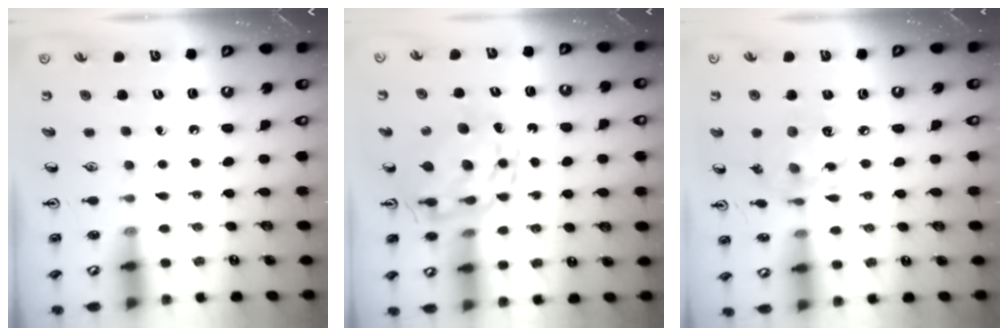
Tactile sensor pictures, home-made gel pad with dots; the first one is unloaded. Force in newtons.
{"total": 11.2, "press": 11.1, "slide": 0.9}
{"total": 12.1, "press": 12.0, "slide": 0.7}